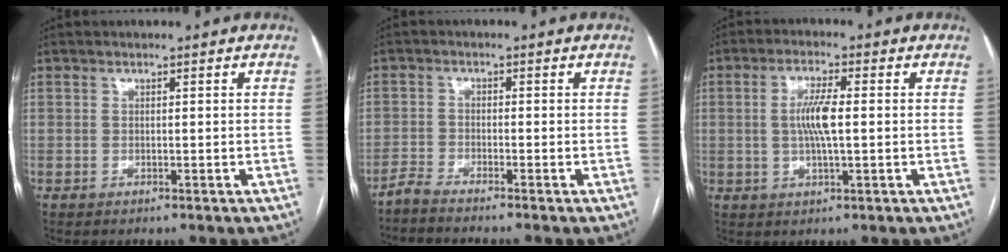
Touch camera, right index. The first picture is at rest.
{"total": 3.0, "force": [-2.8, -0.8, 0.8], "torque": [-0.020, -0.011, -0.056]}
{"total": 5.6, "force": [0.2, 0.7, 5.6], "torque": [-0.116, 0.000, 0.001]}